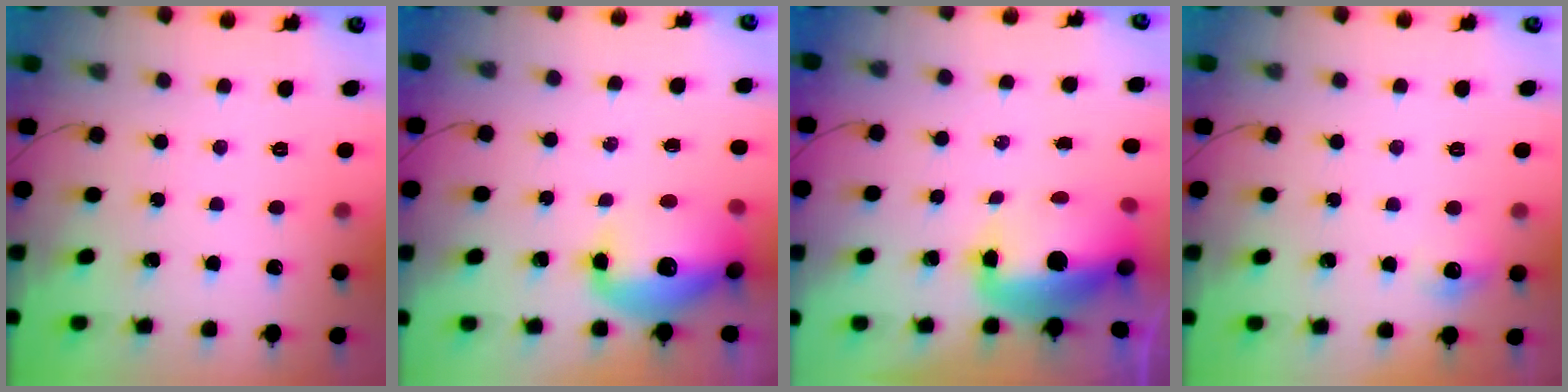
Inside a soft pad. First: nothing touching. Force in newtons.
{"total": 13.6, "press": 13.3, "slide": 3.0}
{"total": 12.2, "press": 11.8, "slide": 2.9}
{"total": 5.1, "press": 4.9, "slide": 1.2}